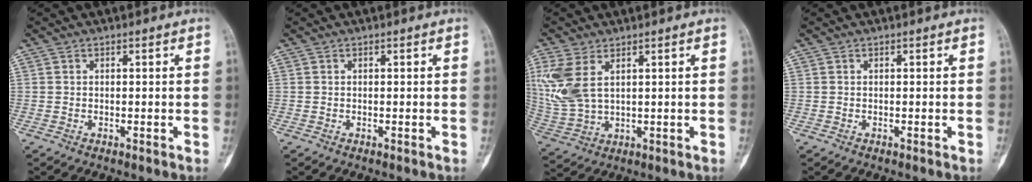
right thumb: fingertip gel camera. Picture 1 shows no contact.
{"total": 0.0}
{"total": 10.3, "force": [3.7, 5.6, 7.8], "torque": [-0.191, -0.003, 0.090]}
{"total": 0.0}